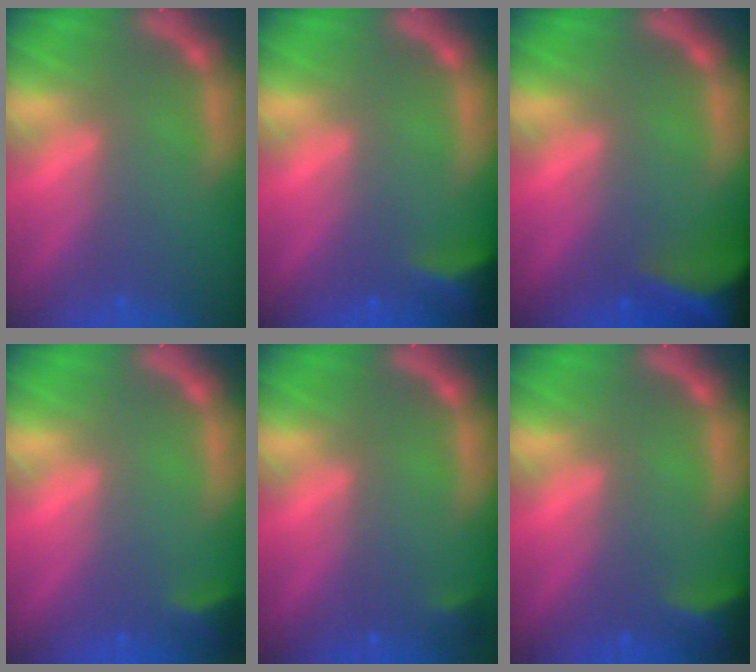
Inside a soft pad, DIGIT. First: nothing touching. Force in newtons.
{"total": 3.5}
{"total": 10.0}
{"total": 1.9}
{"total": 0.9}
{"total": 2.9}